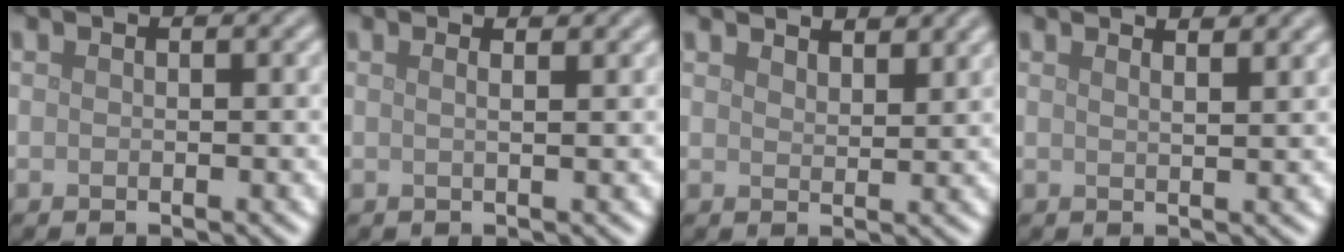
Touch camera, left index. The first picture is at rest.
{"total": 2.7, "force": [1.5, 1.2, 1.9], "torque": [-0.006, 0.011, -0.013]}
{"total": 3.1, "force": [2.9, 0.6, 0.9], "torque": [-0.016, 0.003, 0.044]}
{"total": 3.2, "force": [2.4, 1.1, 1.7], "torque": [0.006, 0.015, 0.004]}